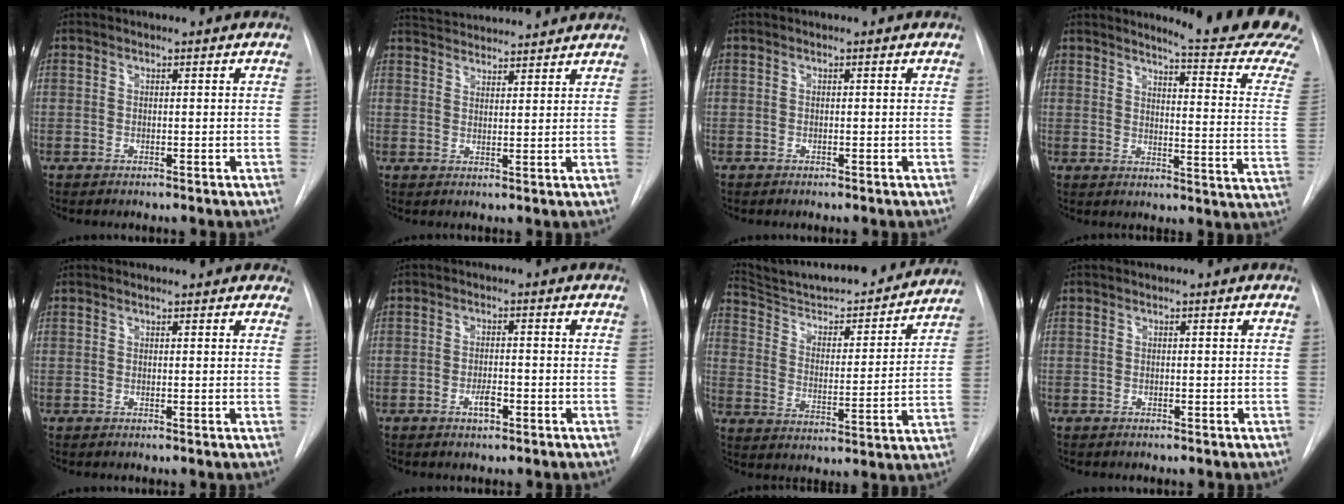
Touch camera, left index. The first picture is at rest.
{"total": 11.0, "force": [10.6, 1.3, 2.7], "torque": [-0.048, 0.027, 0.151]}
{"total": 0.0}
{"total": 18.5, "force": [17.3, -1.0, 6.2], "torque": [-0.086, -0.142, 0.188]}
{"total": 5.7, "force": [5.2, 2.0, 1.4], "torque": [-0.001, 0.007, 0.042]}
{"total": 2.5, "force": [-1.2, 0.8, 2.0], "torque": [-0.033, 0.002, -0.020]}
{"total": 23.8, "force": [22.1, 3.6, 8.1], "torque": [-0.119, -0.029, 0.309]}
{"total": 0.0}